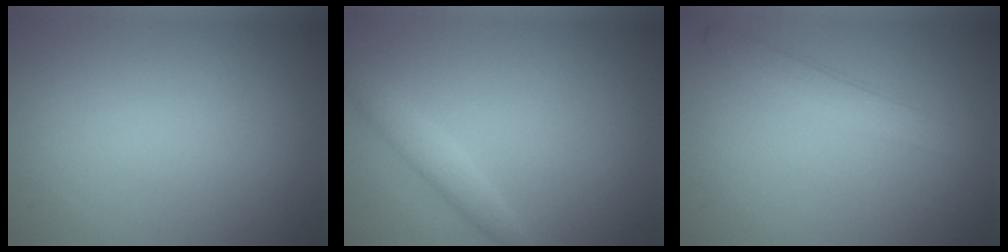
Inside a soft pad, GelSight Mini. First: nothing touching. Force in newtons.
{"total": 1.9, "press": 1.9, "slide": 0.1}
{"total": 2.3, "press": 2.3, "slide": 0.1}